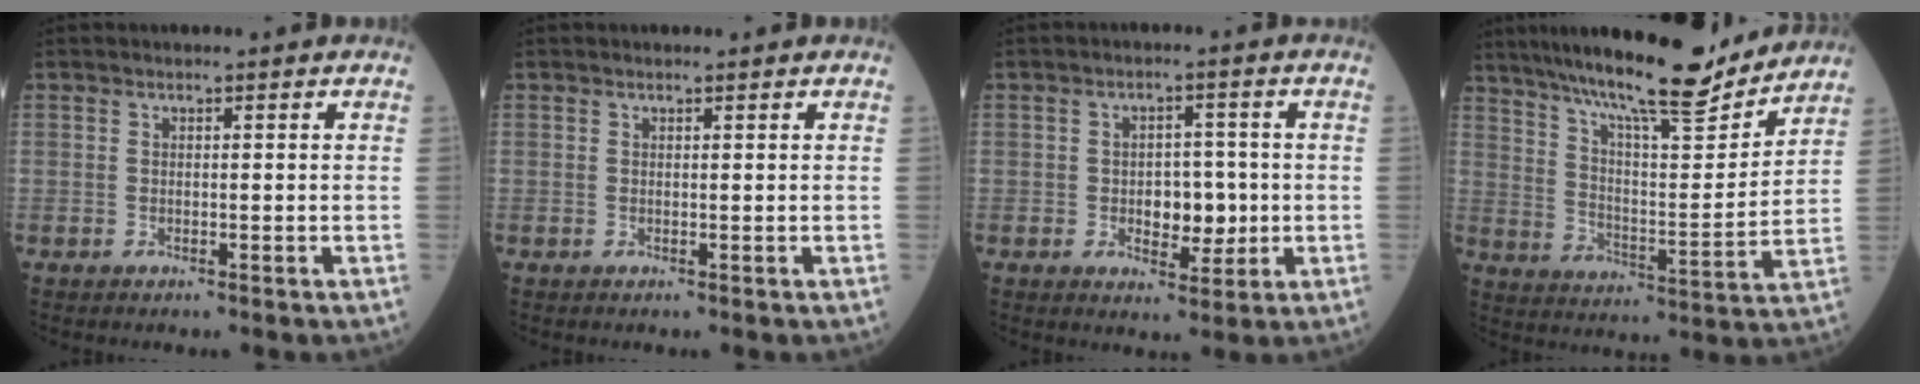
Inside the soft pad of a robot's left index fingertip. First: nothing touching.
{"total": 0.5, "force": [0.5, 0.0, 0.2], "torque": [-0.012, -0.001, 0.008]}
{"total": 5.2, "force": [-0.5, 3.1, 4.2], "torque": [-0.057, 0.004, -0.002]}
{"total": 20.0, "force": [17.2, 2.0, 10.1], "torque": [-0.175, 0.004, 0.269]}